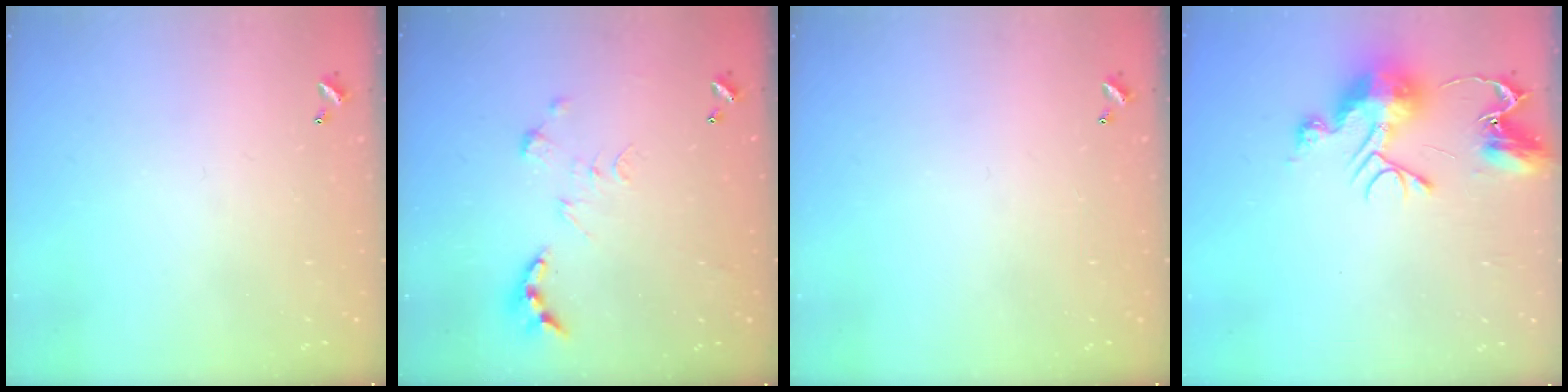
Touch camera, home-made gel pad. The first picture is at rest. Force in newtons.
{"total": 0.0}
{"total": 0.0}
{"total": 11.3, "press": 11.3, "slide": 1.0}